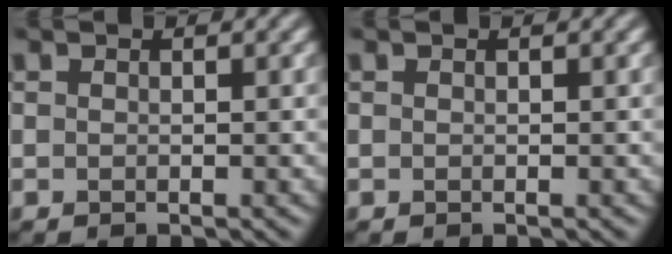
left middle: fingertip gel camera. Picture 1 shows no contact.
{"total": 0.0}